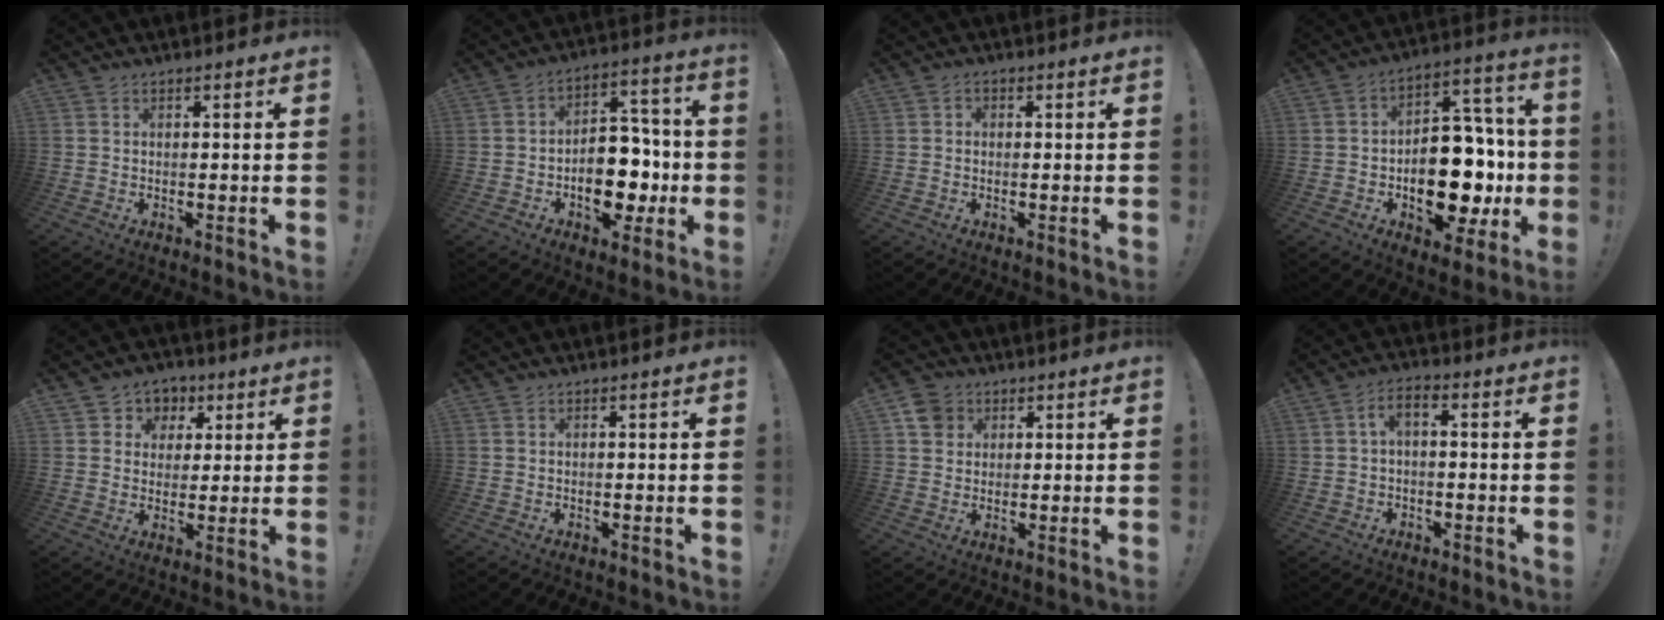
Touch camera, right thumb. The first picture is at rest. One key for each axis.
{"total": 15.1, "fx": -4.6, "fy": 10.3, "fz": 10.1, "tx": -0.132, "ty": 0.034, "tz": -0.067}
{"total": 1.2, "fx": -0.5, "fy": 0.9, "fz": 0.6, "tx": -0.011, "ty": 0.005, "tz": -0.008}
{"total": 20.9, "fx": -5.3, "fy": 12.6, "fz": 15.8, "tx": -0.212, "ty": 0.039, "tz": -0.068}
{"total": 6.4, "fx": 1.6, "fy": 6.1, "fz": 1.0, "tx": -0.010, "ty": -0.010, "tz": 0.034}
{"total": 0.0}
{"total": 6.0, "fx": 2.6, "fy": 5.1, "fz": 1.6, "tx": -0.028, "ty": -0.006, "tz": 0.053}
{"total": 4.0, "fx": -0.3, "fy": 1.7, "fz": 3.6, "tx": -0.074, "ty": 0.002, "tz": -0.008}